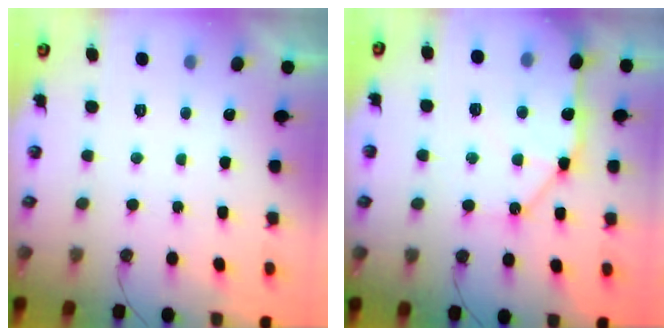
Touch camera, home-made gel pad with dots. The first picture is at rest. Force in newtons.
{"total": 15.9, "press": 15.7, "slide": 2.4}